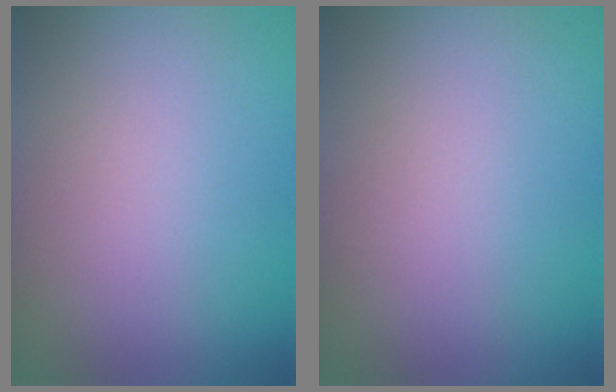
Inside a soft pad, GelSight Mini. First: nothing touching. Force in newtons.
{"total": 0.0}